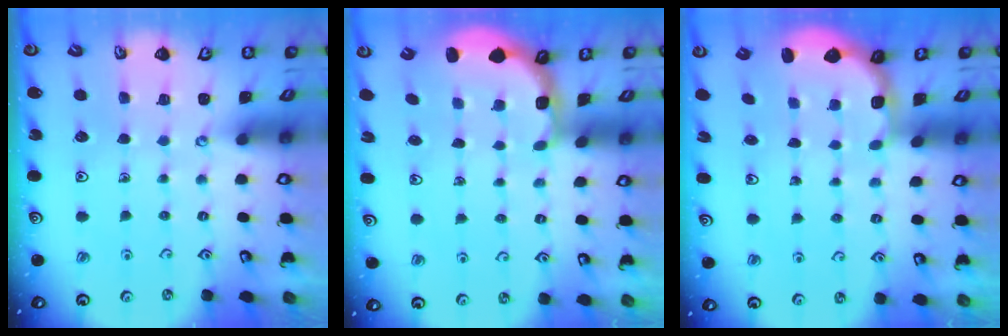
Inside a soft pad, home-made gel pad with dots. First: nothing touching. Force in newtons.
{"total": 2.5, "press": 2.3, "slide": 1.1}
{"total": 2.8, "press": 2.1, "slide": 1.8}